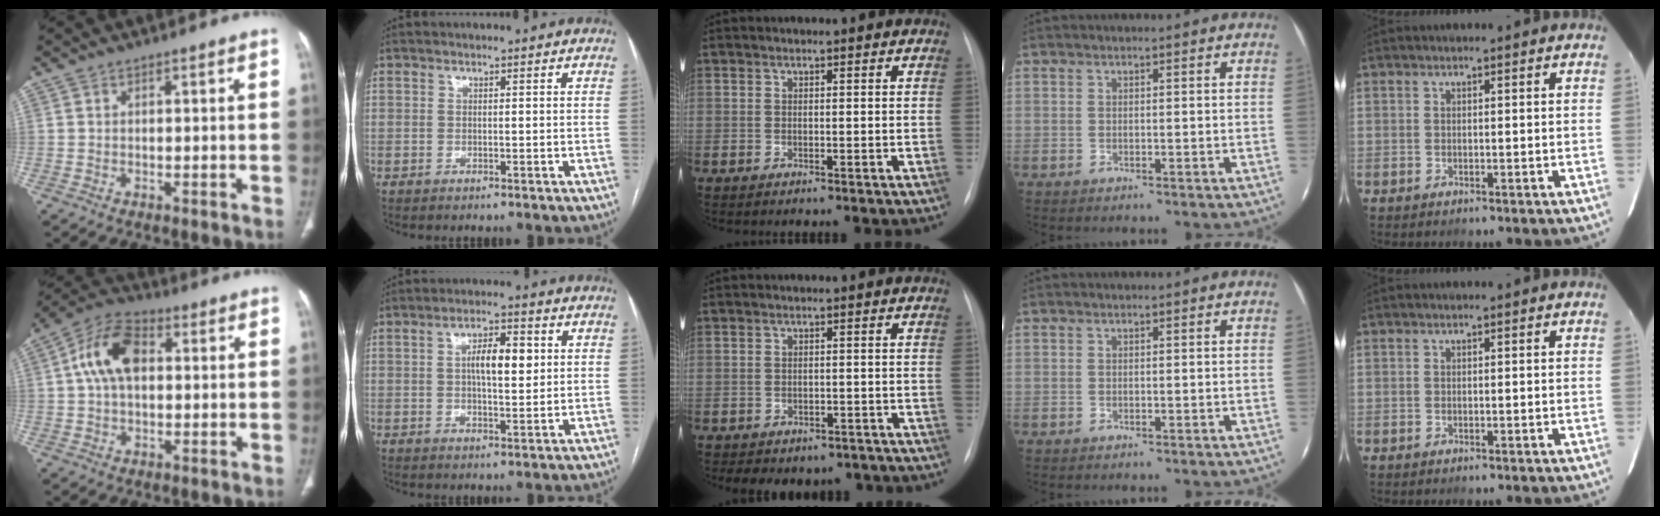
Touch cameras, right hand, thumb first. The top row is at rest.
{"thumb": {"total": 11.0, "force": [1.7, 6.8, 8.5], "torque": [-0.156, 0.026, 0.024]}, "index": {"total": 6.5, "force": [1.2, 2.2, 6.0], "torque": [-0.105, 0.013, 0.020]}, "middle": {"total": 8.1, "force": [-6.5, 4.4, 2.2], "torque": [-0.023, 0.014, -0.072]}}